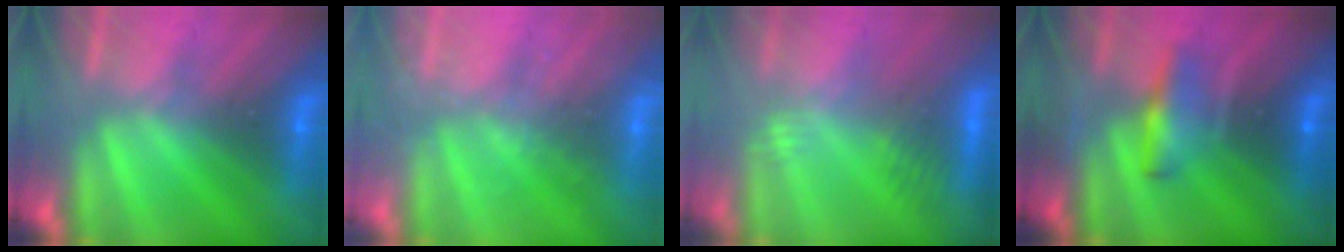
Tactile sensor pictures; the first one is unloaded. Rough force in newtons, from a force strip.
{"total": 1.9}
{"total": 2.7}
{"total": 9.6}